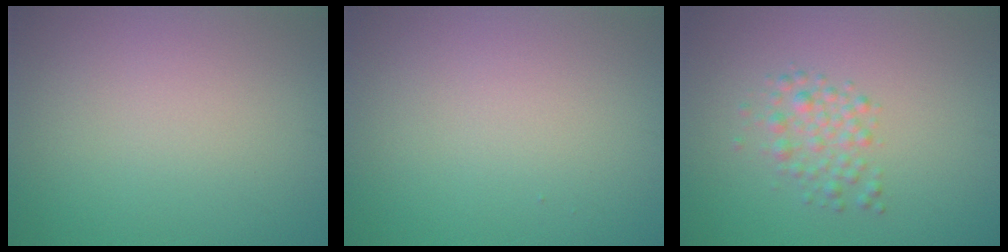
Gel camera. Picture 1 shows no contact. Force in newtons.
{"total": 0.0}
{"total": 2.2, "press": 2.2, "slide": 0.1}